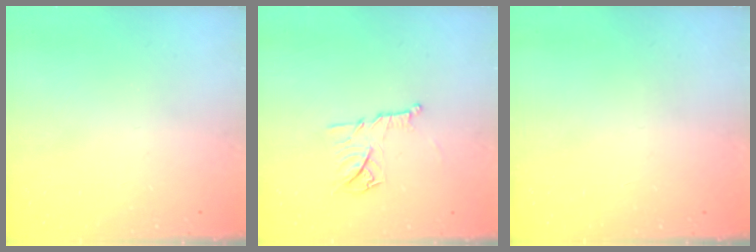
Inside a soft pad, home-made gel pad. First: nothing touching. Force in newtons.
{"total": 11.4, "press": 11.4, "slide": 0.6}
{"total": 1.5, "press": 1.5, "slide": 0.1}